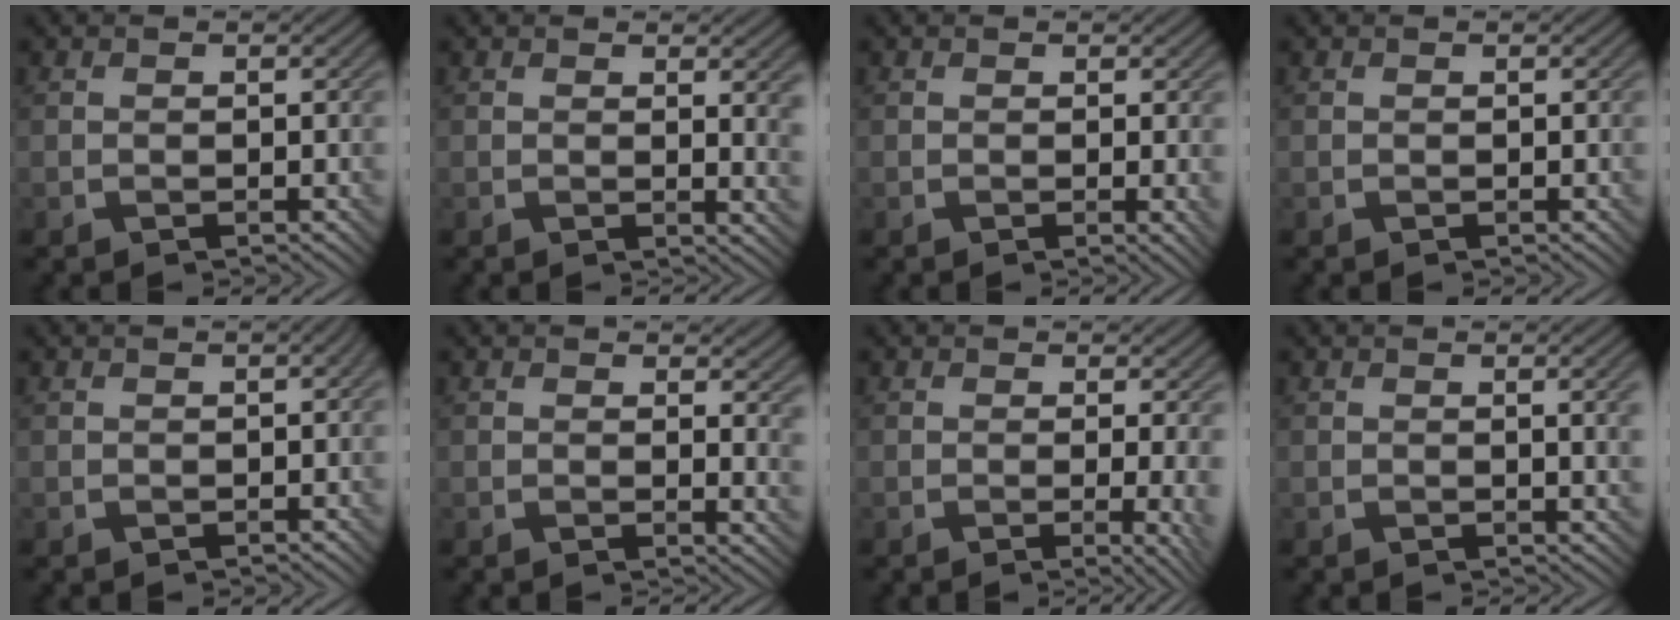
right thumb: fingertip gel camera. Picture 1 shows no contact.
{"total": 2.7, "force": [0.9, 0.5, 2.5], "torque": [-0.039, -0.003, 0.015]}
{"total": 1.5, "force": [0.0, 0.2, 1.5], "torque": [-0.025, -0.004, -0.002]}
{"total": 0.0}
{"total": 0.9, "force": [0.2, 0.3, 0.8], "torque": [-0.010, 0.005, 0.004]}
{"total": 2.9, "force": [1.2, 0.9, 2.5], "torque": [-0.040, -0.006, 0.019]}
{"total": 4.0, "force": [-0.5, 0.7, 3.9], "torque": [-0.061, -0.005, -0.009]}
{"total": 3.0, "force": [0.5, 0.5, 2.9], "torque": [-0.040, 0.006, 0.008]}